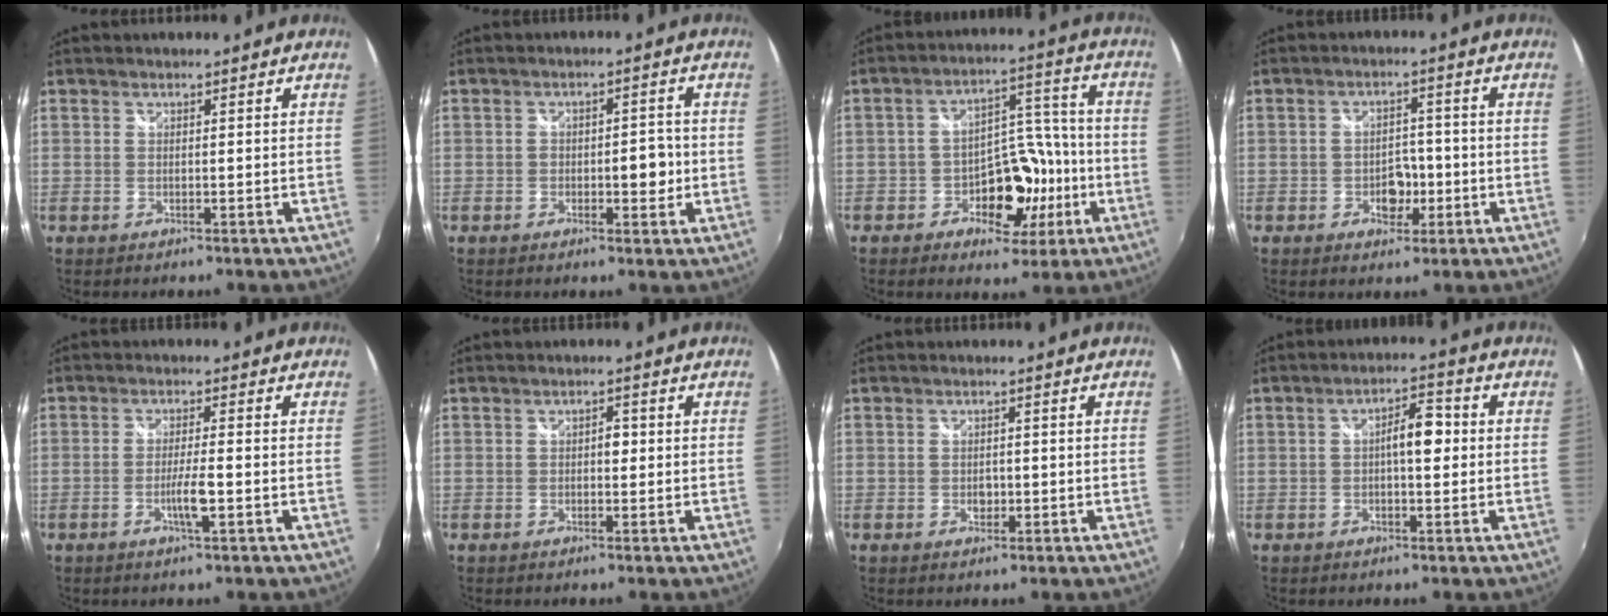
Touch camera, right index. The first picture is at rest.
{"total": 4.4, "force": [-1.1, 2.8, 3.1], "torque": [-0.043, 0.003, -0.016]}
{"total": 12.3, "force": [-4.7, 8.8, 7.2], "torque": [-0.122, 0.030, -0.060]}
{"total": 5.0, "force": [-1.7, 3.8, 2.9], "torque": [-0.047, 0.004, -0.023]}
{"total": 3.8, "force": [-1.5, 0.0, 3.6], "torque": [-0.066, -0.004, -0.028]}
{"total": 1.6, "force": [-0.1, 1.1, 1.2], "torque": [-0.017, 0.005, -0.004]}
{"total": 2.1, "force": [-0.5, 1.7, 1.1], "torque": [-0.016, 0.000, -0.008]}
{"total": 5.5, "force": [0.0, 2.0, 5.2], "torque": [-0.082, 0.013, -0.002]}